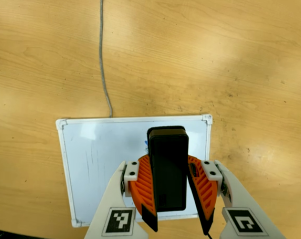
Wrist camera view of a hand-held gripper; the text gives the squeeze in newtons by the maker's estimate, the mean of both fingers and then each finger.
{"total": 8.3, "left": 8.6, "right": 7.9}